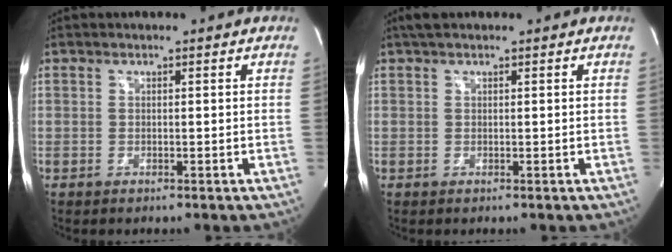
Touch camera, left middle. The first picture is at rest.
{"total": 1.8, "force": [1.4, 0.7, 1.0], "torque": [-0.021, 0.016, 0.025]}